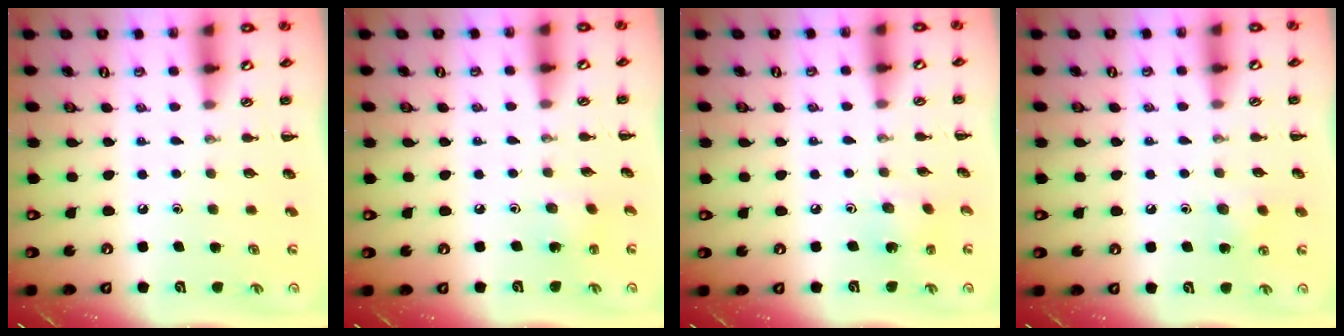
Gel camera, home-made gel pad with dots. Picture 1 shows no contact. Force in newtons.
{"total": 2.4, "press": 2.2, "slide": 0.7}
{"total": 1.4, "press": 1.3, "slide": 0.6}
{"total": 5.9, "press": 5.7, "slide": 1.4}